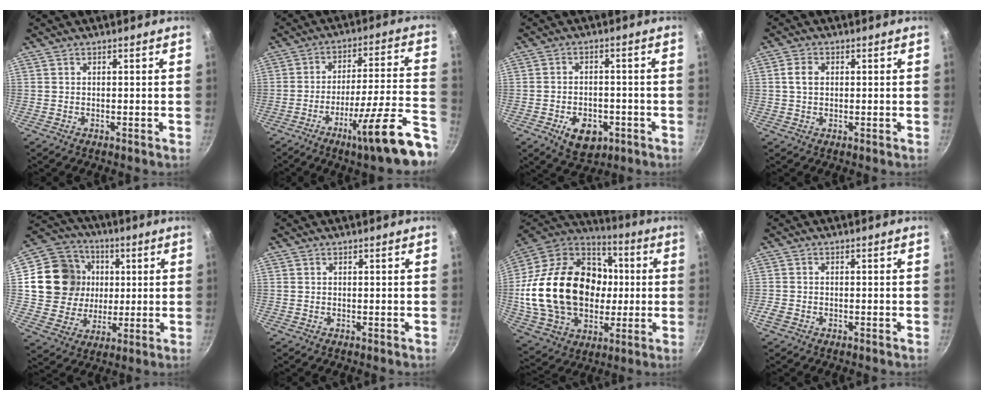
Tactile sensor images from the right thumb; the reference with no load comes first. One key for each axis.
{"total": 19.2, "fx": -10.9, "fy": 2.4, "fz": 15.6, "tx": -0.199, "ty": 0.051, "tz": -0.169}
{"total": 8.3, "fx": -3.4, "fy": 5.4, "fz": 5.3, "tx": -0.058, "ty": 0.011, "tz": -0.044}
{"total": 3.0, "fx": 0.4, "fy": 2.2, "fz": 1.9, "tx": -0.030, "ty": 0.006, "tz": 0.005}
{"total": 17.4, "fx": 2.6, "fy": 15.7, "fz": 7.0, "tx": -0.107, "ty": 0.013, "tz": 0.048}
{"total": 0.0}
{"total": 32.0, "fx": 0.2, "fy": 23.2, "fz": 22.0, "tx": -0.380, "ty": 0.032, "tz": 0.016}
{"total": 2.0, "fx": -1.1, "fy": 1.4, "fz": 1.0, "tx": -0.027, "ty": 0.003, "tz": -0.022}